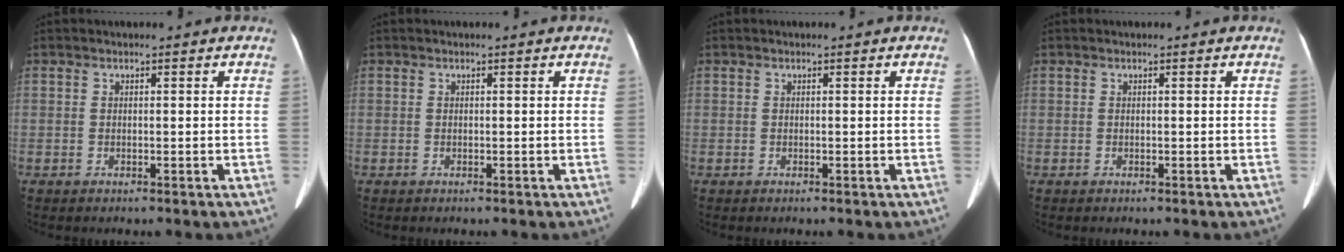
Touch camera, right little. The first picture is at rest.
{"total": 0.0}
{"total": 0.0}
{"total": 0.0}